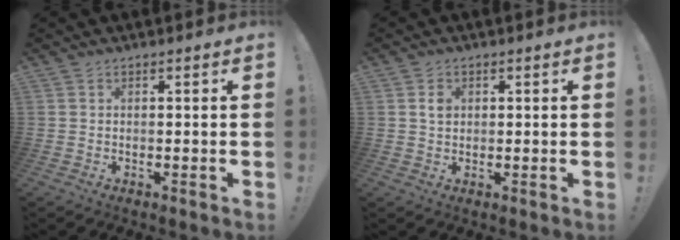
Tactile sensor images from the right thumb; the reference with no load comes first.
{"total": 2.4, "force": [0.6, 1.9, 1.4], "torque": [-0.007, -0.005, 0.005]}